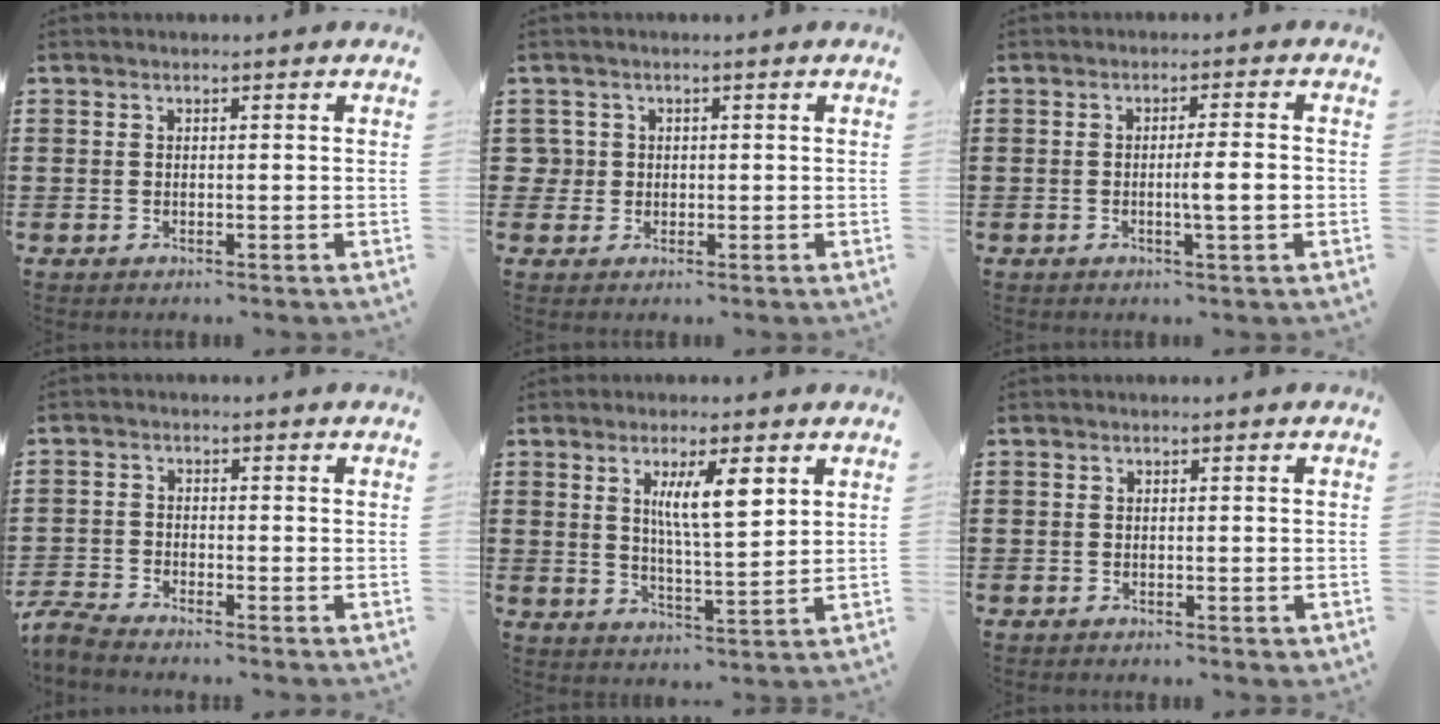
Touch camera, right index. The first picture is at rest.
{"total": 2.1, "force": [0.1, 2.1, 0.3], "torque": [-0.015, 0.010, 0.000]}
{"total": 3.8, "force": [-0.6, 0.1, 3.8], "torque": [-0.066, -0.005, -0.012]}
{"total": 2.8, "force": [-2.8, 0.0, 0.4], "torque": [-0.024, -0.002, -0.063]}
{"total": 7.2, "force": [2.9, 1.7, 6.4], "torque": [-0.117, 0.001, 0.044]}
{"total": 0.6, "force": [-0.5, 0.2, 0.3], "torque": [-0.008, -0.004, -0.009]}